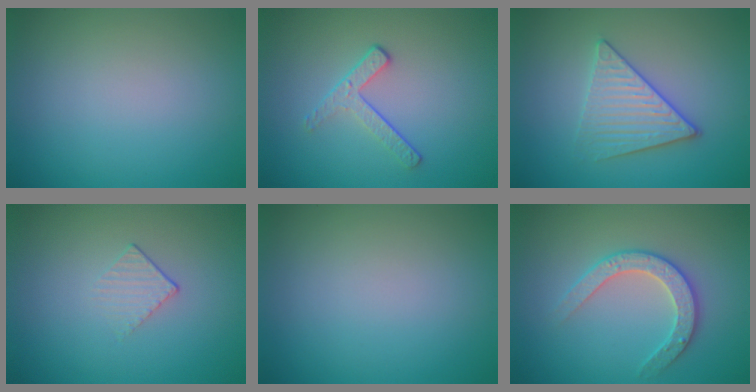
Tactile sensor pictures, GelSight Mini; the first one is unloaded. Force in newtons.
{"total": 2.0, "press": 1.4, "slide": 1.5}
{"total": 3.5, "press": 3.4, "slide": 1.1}
{"total": 1.2, "press": 0.5, "slide": 1.1}
{"total": 0.0}
{"total": 2.8, "press": 2.7, "slide": 0.6}